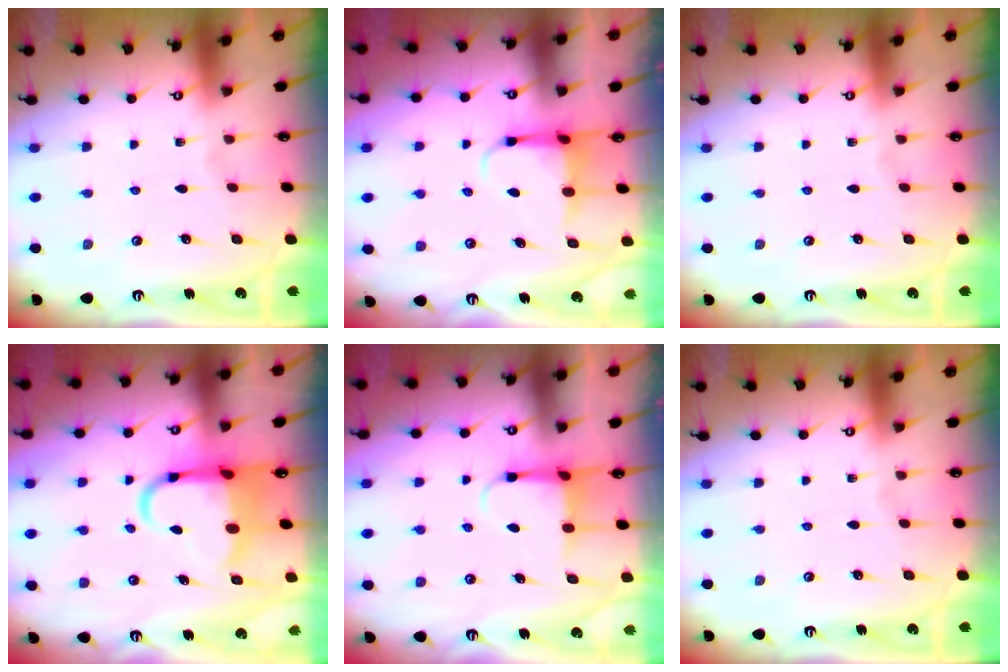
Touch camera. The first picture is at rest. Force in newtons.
{"total": 4.3, "press": 4.2, "slide": 0.7}
{"total": 0.0}
{"total": 8.6, "press": 8.4, "slide": 1.7}
{"total": 3.6, "press": 3.6, "slide": 0.5}
{"total": 0.0}